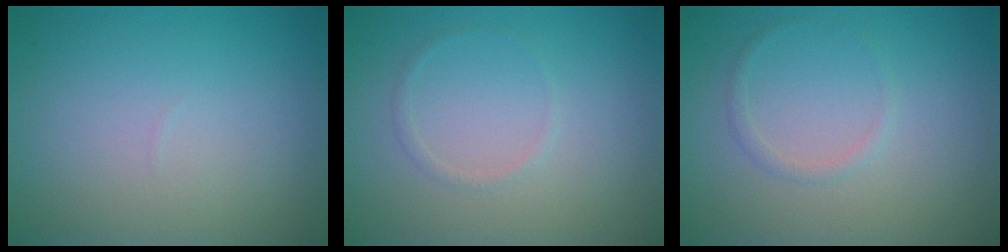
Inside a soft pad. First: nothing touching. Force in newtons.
{"total": 0.7, "press": 0.7, "slide": 0.0}
{"total": 0.8, "press": 0.8, "slide": 0.0}